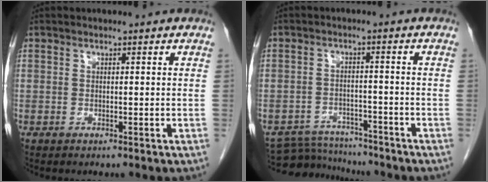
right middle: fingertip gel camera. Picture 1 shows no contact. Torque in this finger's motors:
{"motor_torque": [-0.24, -0.34, -0.22, -0.03]}